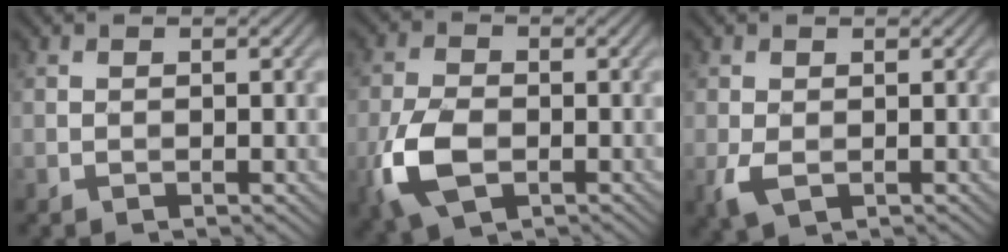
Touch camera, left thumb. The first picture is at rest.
{"total": 8.1, "force": [-2.7, 5.1, 5.7], "torque": [-0.150, -0.009, -0.060]}
{"total": 3.4, "force": [-0.2, 2.5, 2.2], "torque": [-0.063, -0.005, -0.007]}